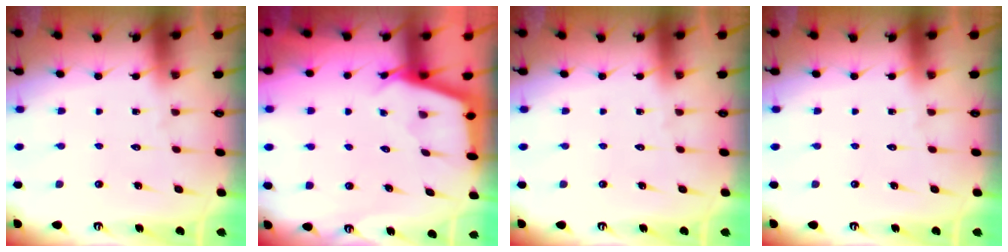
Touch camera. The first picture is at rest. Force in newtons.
{"total": 2.9, "press": 2.9, "slide": 0.3}
{"total": 0.0}
{"total": 0.0}